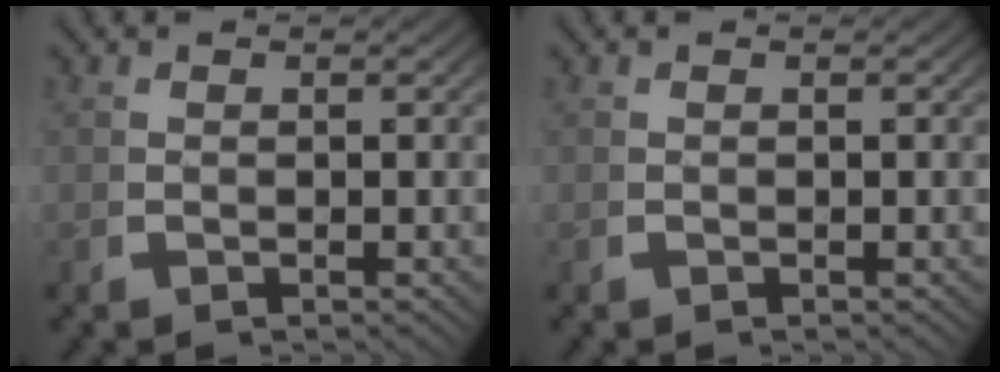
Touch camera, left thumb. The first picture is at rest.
{"total": 0.0}